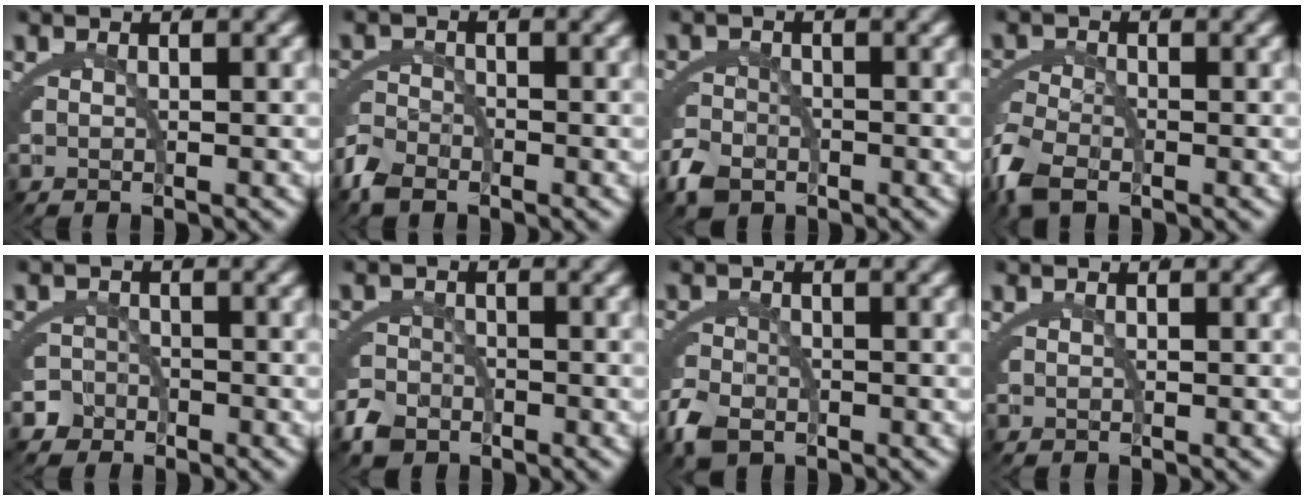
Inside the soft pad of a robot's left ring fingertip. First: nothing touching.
{"total": 1.9, "force": [-1.7, 0.5, 0.6], "torque": [-0.011, -0.008, -0.028]}
{"total": 2.6, "force": [-2.1, 1.3, 0.9], "torque": [-0.012, -0.016, -0.031]}
{"total": 2.9, "force": [-1.6, 1.4, 2.0], "torque": [-0.052, -0.013, -0.022]}
{"total": 3.3, "force": [-2.3, 2.3, 0.2], "torque": [-0.003, -0.011, -0.042]}
{"total": 2.5, "force": [-2.1, 1.3, 0.5], "torque": [-0.001, -0.012, -0.034]}
{"total": 2.7, "force": [-1.8, 1.4, 1.4], "torque": [-0.030, -0.018, -0.023]}
{"total": 0.0}